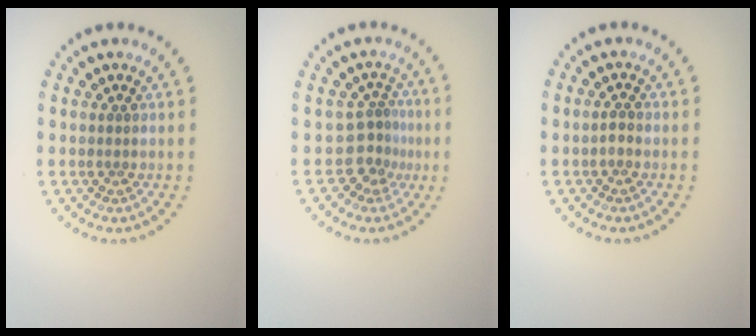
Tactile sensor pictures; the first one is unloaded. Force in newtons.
{"total": 2.7, "press": 1.8, "slide": 2.0}
{"total": 0.7, "press": 0.7, "slide": 0.1}